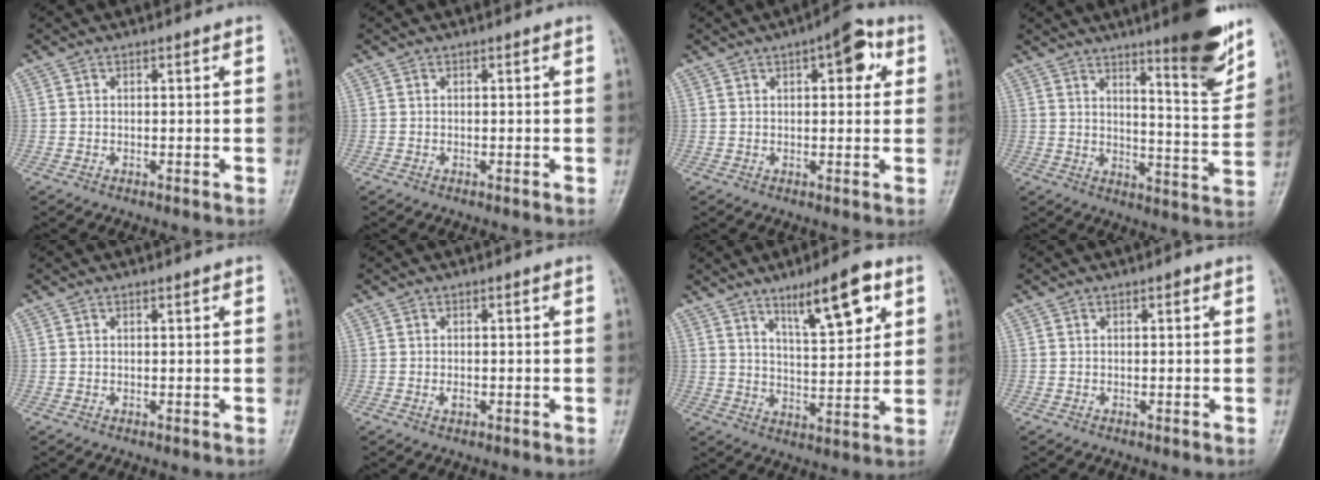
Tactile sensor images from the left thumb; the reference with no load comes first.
{"total": 0.0}
{"total": 7.4, "force": [2.9, 3.2, 6.0], "torque": [-0.054, 0.003, 0.027]}
{"total": 13.8, "force": [9.1, 2.0, 10.1], "torque": [-0.116, -0.065, 0.134]}
{"total": 0.5, "force": [0.3, 0.1, 0.4], "torque": [-0.007, 0.000, 0.004]}
{"total": 1.2, "force": [-0.3, 0.7, 1.0], "torque": [-0.016, 0.002, -0.004]}
{"total": 11.9, "force": [6.5, 3.3, 9.4], "torque": [-0.131, -0.036, 0.108]}
{"total": 0.7, "force": [0.3, 0.3, 0.6], "torque": [-0.006, 0.001, 0.001]}